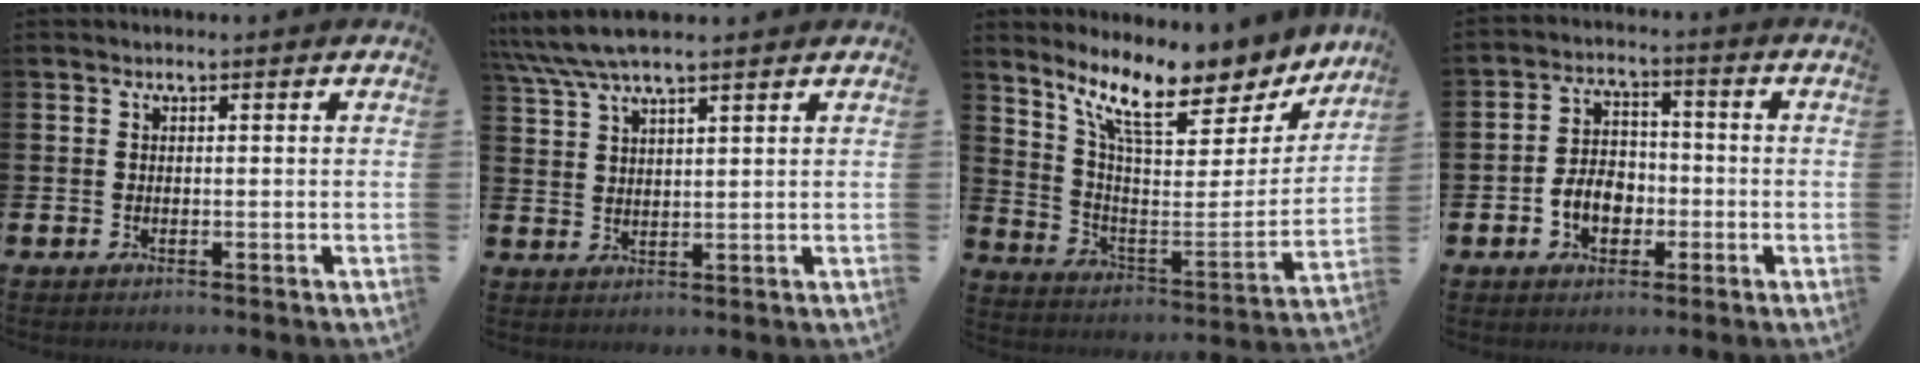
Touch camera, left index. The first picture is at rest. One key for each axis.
{"total": 5.8, "fx": 5.1, "fy": 0.9, "fz": 2.6, "tx": -0.067, "ty": -0.013, "tz": 0.093}
{"total": 11.4, "fx": 9.3, "fy": 3.3, "fz": 5.7, "tx": -0.132, "ty": -0.070, "tz": 0.156}
{"total": 5.4, "fx": -1.8, "fy": 3.9, "fz": 3.2, "tx": -0.050, "ty": 0.008, "tz": -0.039}